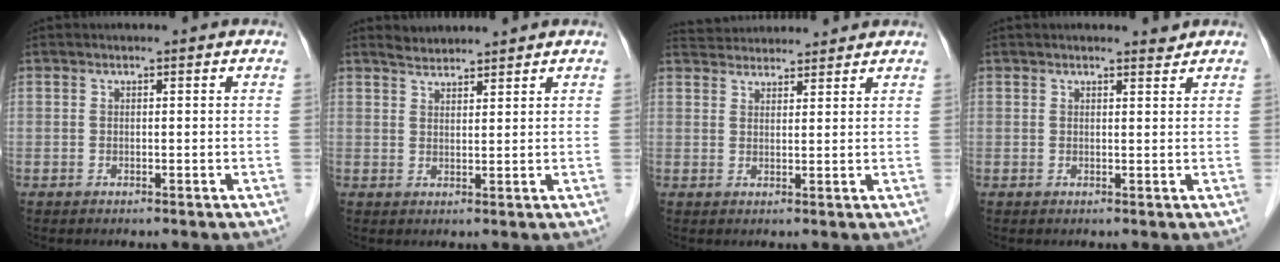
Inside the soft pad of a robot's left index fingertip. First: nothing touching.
{"total": 2.6, "force": [2.6, 0.3, 0.0], "torque": [-0.008, 0.014, 0.051]}
{"total": 7.8, "force": [7.5, 1.3, 1.4], "torque": [-0.027, 0.033, 0.115]}
{"total": 2.0, "force": [2.0, 0.0, 0.2], "torque": [-0.005, -0.001, 0.027]}